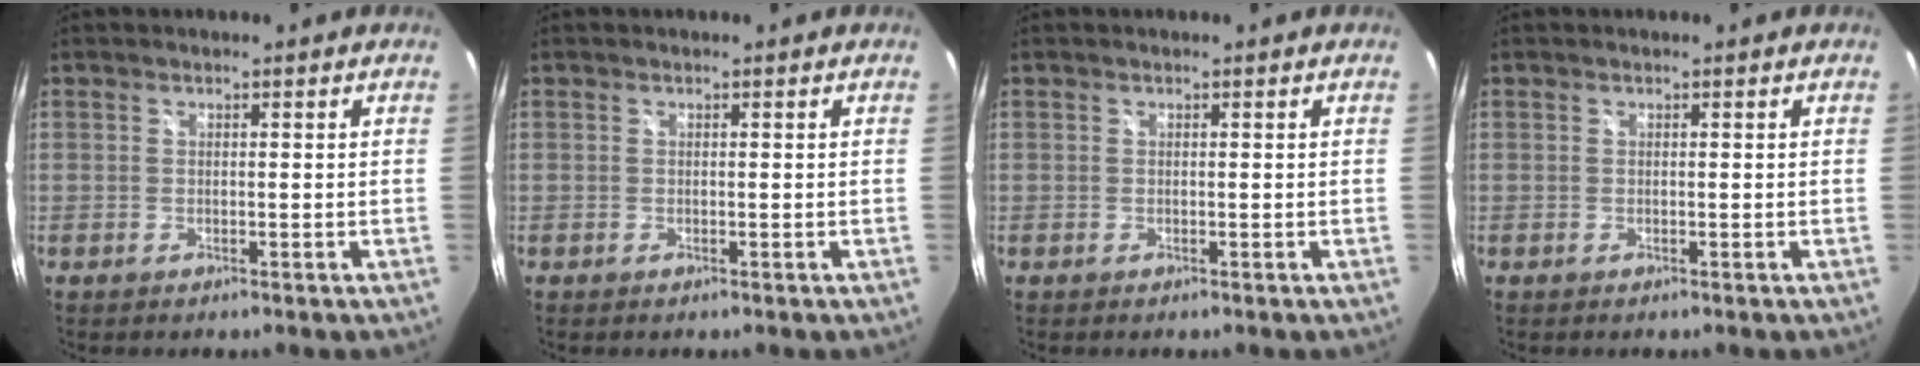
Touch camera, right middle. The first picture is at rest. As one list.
[{"total": 0.0}, {"total": 0.0}, {"total": 0.0}]